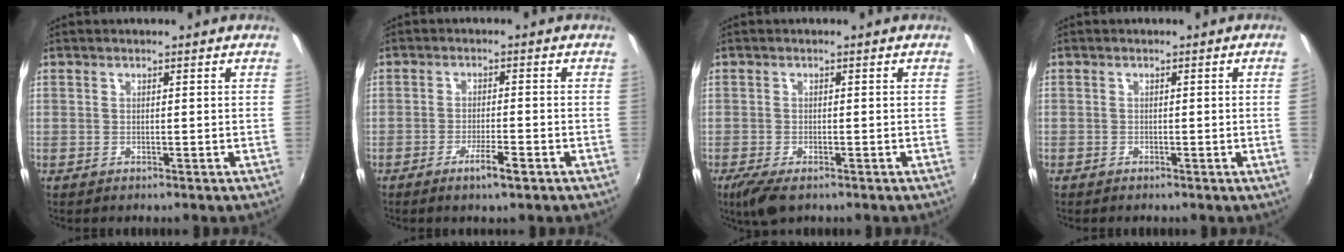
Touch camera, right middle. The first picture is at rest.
{"total": 3.9, "force": [-2.4, 0.3, 3.1], "torque": [-0.063, -0.005, -0.041]}
{"total": 4.9, "force": [-3.1, 1.8, 3.3], "torque": [-0.075, -0.020, -0.057]}
{"total": 1.3, "force": [-0.2, -0.8, 1.0], "torque": [-0.009, -0.008, -0.002]}